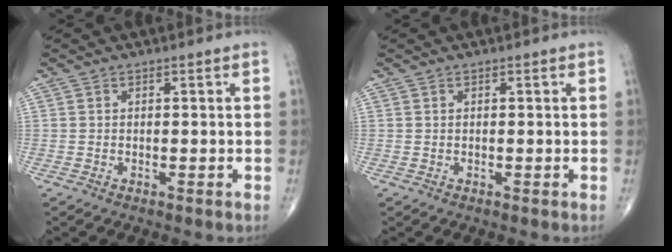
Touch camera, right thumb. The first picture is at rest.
{"total": 0.0}